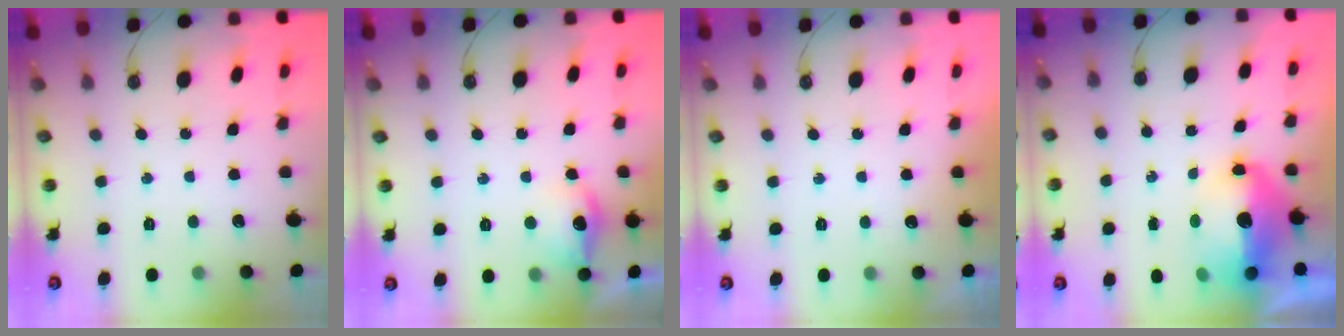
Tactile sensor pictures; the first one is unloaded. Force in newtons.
{"total": 11.4, "press": 11.4, "slide": 0.9}
{"total": 9.5, "press": 2.4, "slide": 9.2}
{"total": 13.7, "press": 13.6, "slide": 1.7}